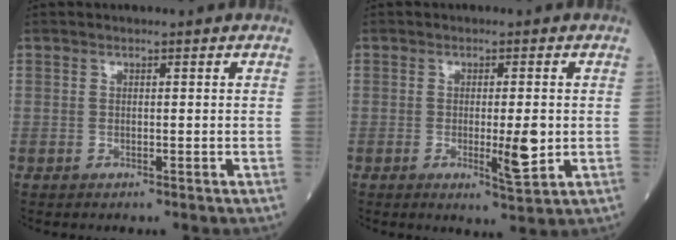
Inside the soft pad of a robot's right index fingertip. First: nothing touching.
{"total": 4.8, "force": [-0.6, 0.6, 4.7], "torque": [-0.073, -0.007, -0.007]}